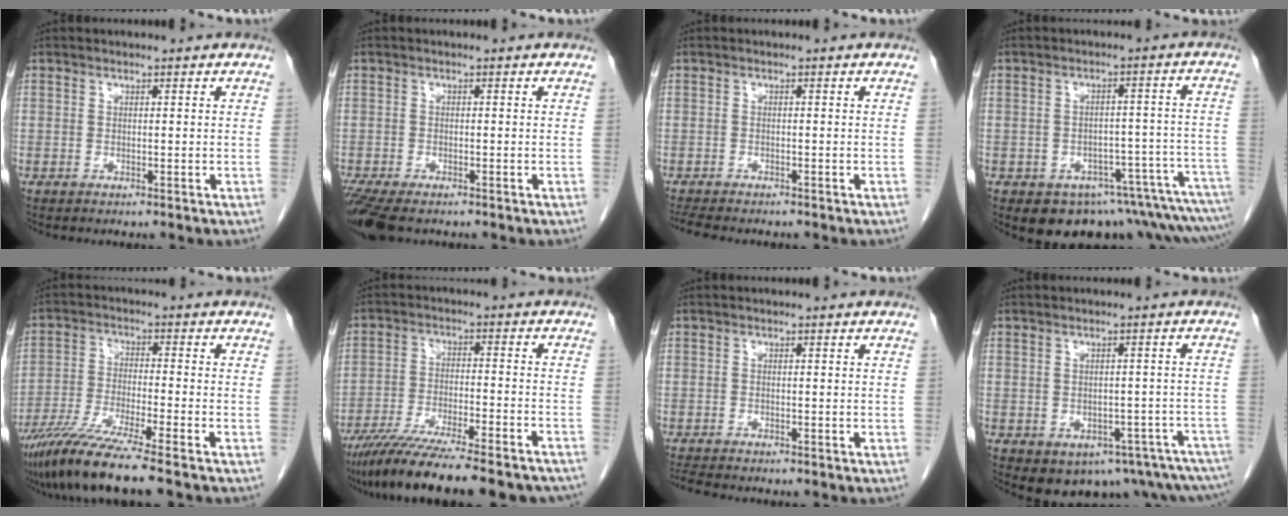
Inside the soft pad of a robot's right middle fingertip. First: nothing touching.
{"total": 7.1, "force": [-5.4, 2.3, 4.0], "torque": [-0.076, -0.016, -0.092]}
{"total": 5.2, "force": [-4.5, 0.9, 2.4], "torque": [-0.039, -0.012, -0.068]}
{"total": 13.9, "force": [-12.3, 3.5, 5.2], "torque": [0.003, 0.041, -0.141]}
{"total": 11.0, "force": [-8.5, -0.9, 6.8], "torque": [-0.121, -0.038, -0.151]}
{"total": 21.3, "force": [-18.3, 2.3, 10.6], "torque": [-0.128, -0.028, -0.268]}
{"total": 2.4, "force": [-2.3, 0.0, 0.8], "torque": [-0.019, -0.011, -0.038]}
{"total": 13.5, "force": [-9.4, 6.5, 7.2], "torque": [-0.062, 0.007, -0.102]}